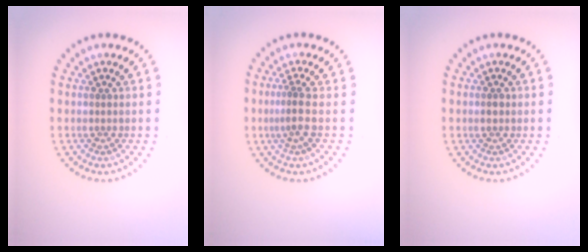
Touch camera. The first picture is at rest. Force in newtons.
{"total": 1.8, "press": 1.2, "slide": 1.4}
{"total": 0.9, "press": 0.9, "slide": 0.1}